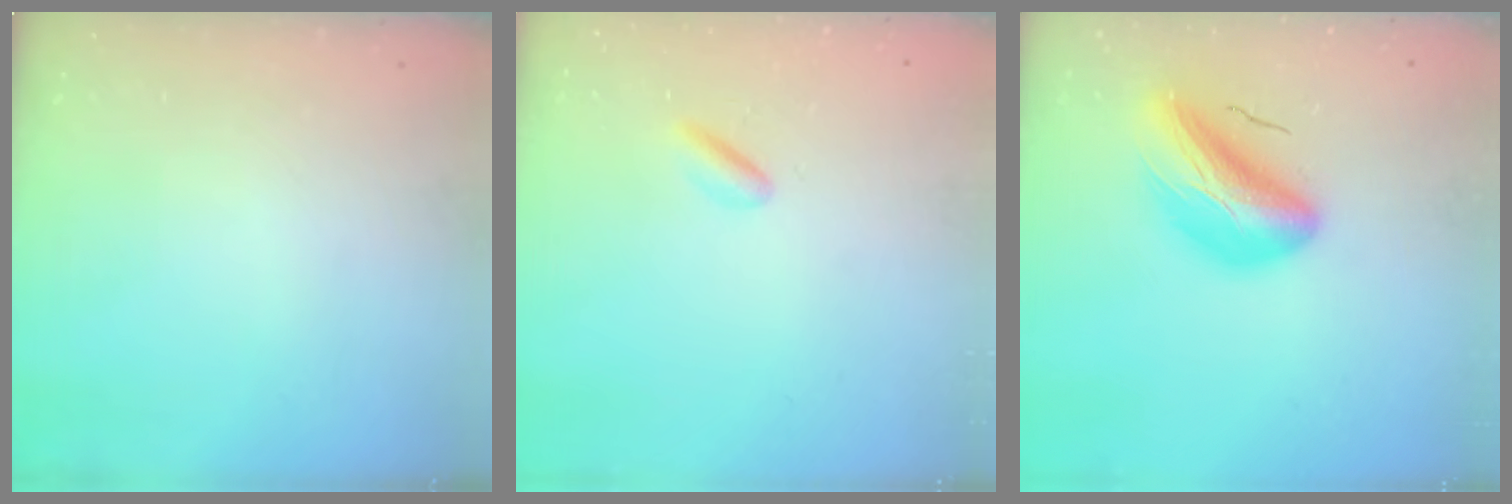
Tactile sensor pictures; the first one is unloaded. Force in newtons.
{"total": 2.4, "press": 2.2, "slide": 0.8}
{"total": 12.1, "press": 11.6, "slide": 3.5}